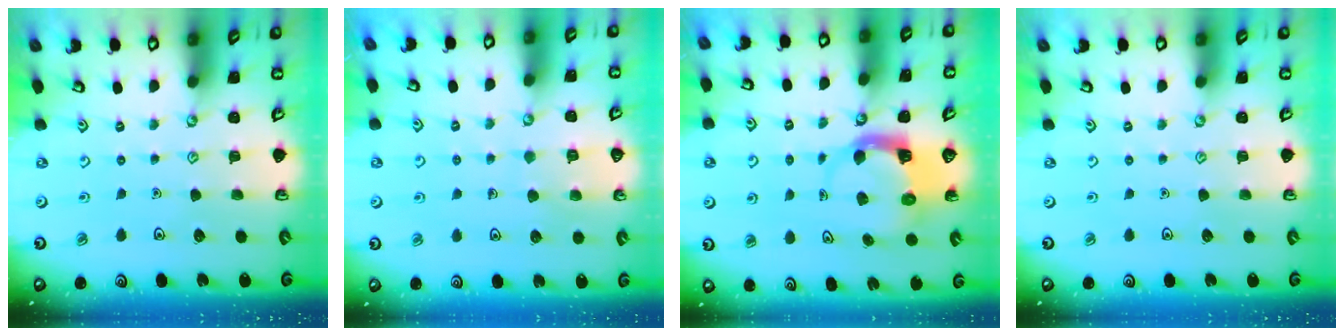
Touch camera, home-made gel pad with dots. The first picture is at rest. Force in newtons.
{"total": 6.0, "press": 6.0, "slide": 0.5}
{"total": 4.0, "press": 4.0, "slide": 0.4}
{"total": 0.0}